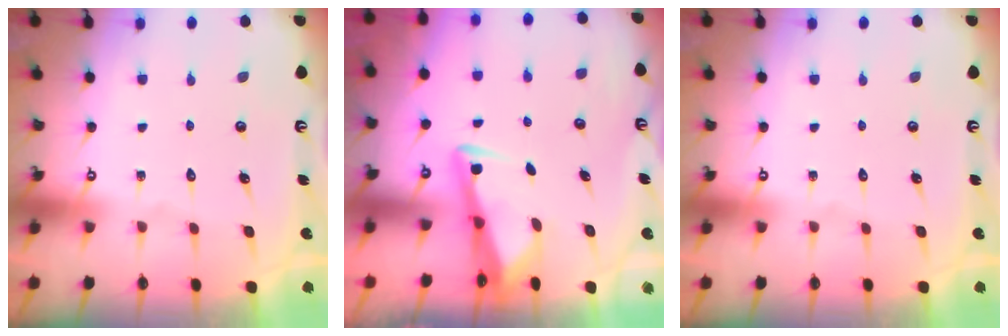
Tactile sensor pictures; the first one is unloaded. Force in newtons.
{"total": 3.3, "press": 3.2, "slide": 0.5}
{"total": 0.0}